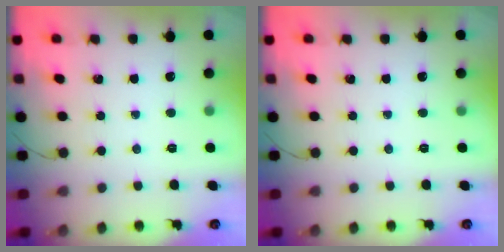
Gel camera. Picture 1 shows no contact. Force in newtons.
{"total": 0.0}